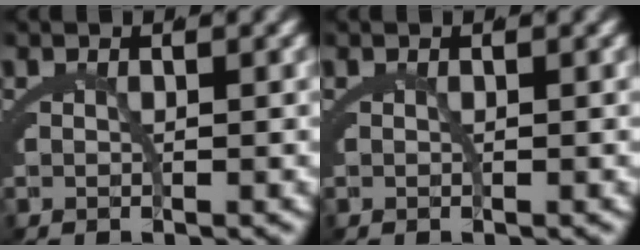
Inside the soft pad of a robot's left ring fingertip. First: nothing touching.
{"total": 0.0}